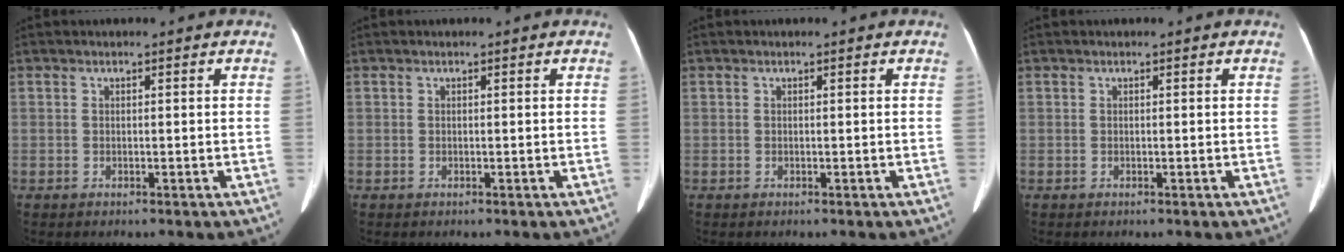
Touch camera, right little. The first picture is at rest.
{"total": 0.0}
{"total": 0.0}
{"total": 0.0}